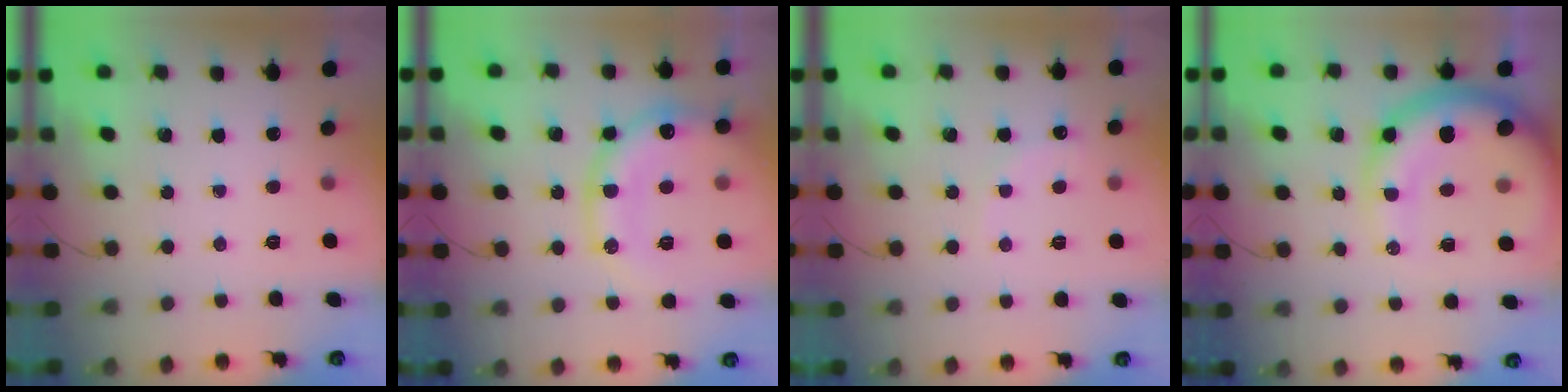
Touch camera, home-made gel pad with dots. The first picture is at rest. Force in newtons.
{"total": 18.8, "press": 18.6, "slide": 2.7}
{"total": 4.5, "press": 4.3, "slide": 1.4}
{"total": 15.4, "press": 14.9, "slide": 3.7}